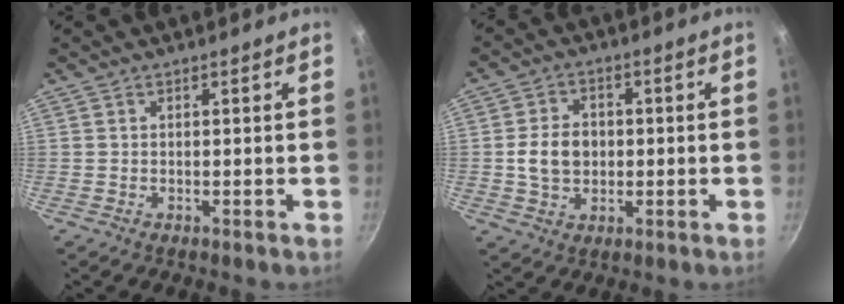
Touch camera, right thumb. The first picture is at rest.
{"total": 7.8, "force": [-0.2, 6.1, 4.8], "torque": [-0.069, 0.009, -0.003]}